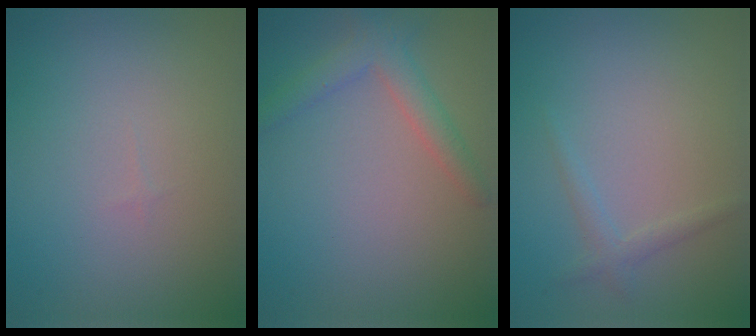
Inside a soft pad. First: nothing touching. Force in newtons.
{"total": 2.9, "press": 2.9, "slide": 0.1}
{"total": 1.2, "press": 1.2, "slide": 0.0}